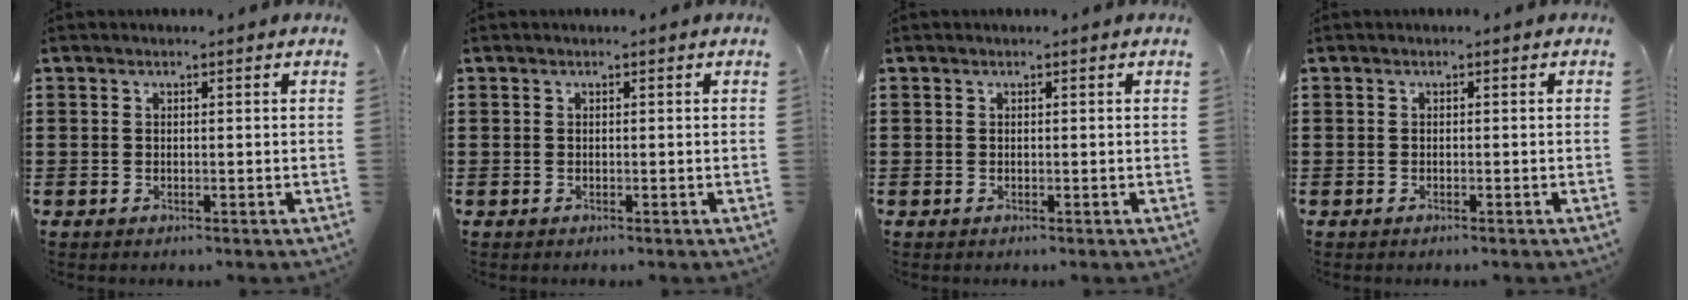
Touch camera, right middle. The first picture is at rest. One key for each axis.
{"total": 0.0}
{"total": 0.0}
{"total": 0.0}